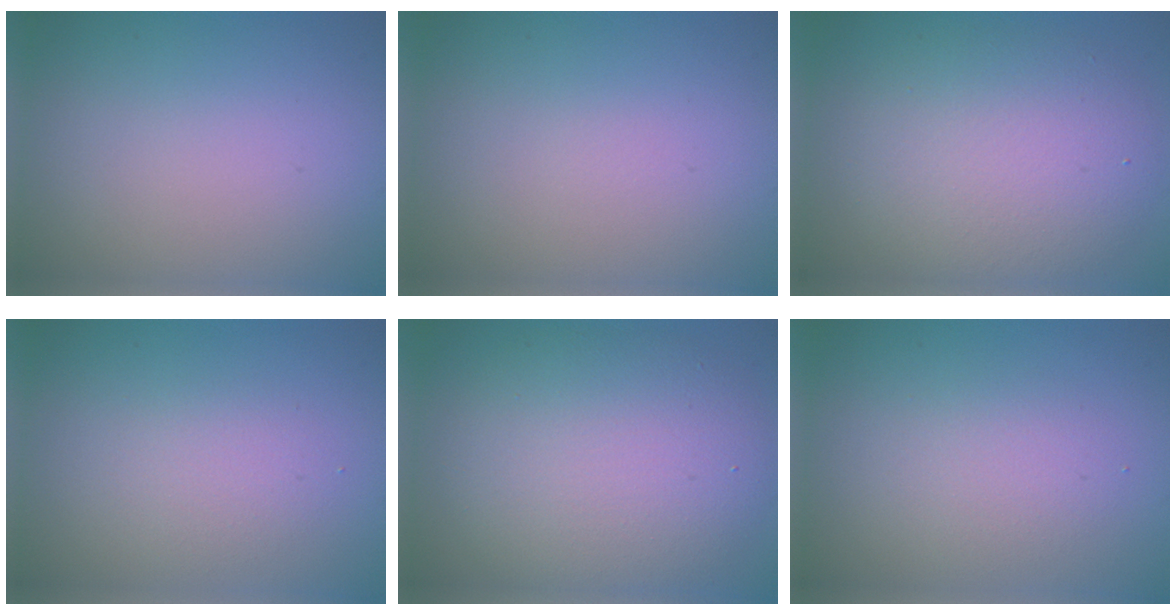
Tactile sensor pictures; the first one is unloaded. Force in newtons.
{"total": 0.0}
{"total": 7.0, "press": 7.0, "slide": 0.2}
{"total": 1.8, "press": 1.8, "slide": 0.0}
{"total": 8.3, "press": 8.2, "slide": 0.6}
{"total": 2.2, "press": 2.1, "slide": 0.2}